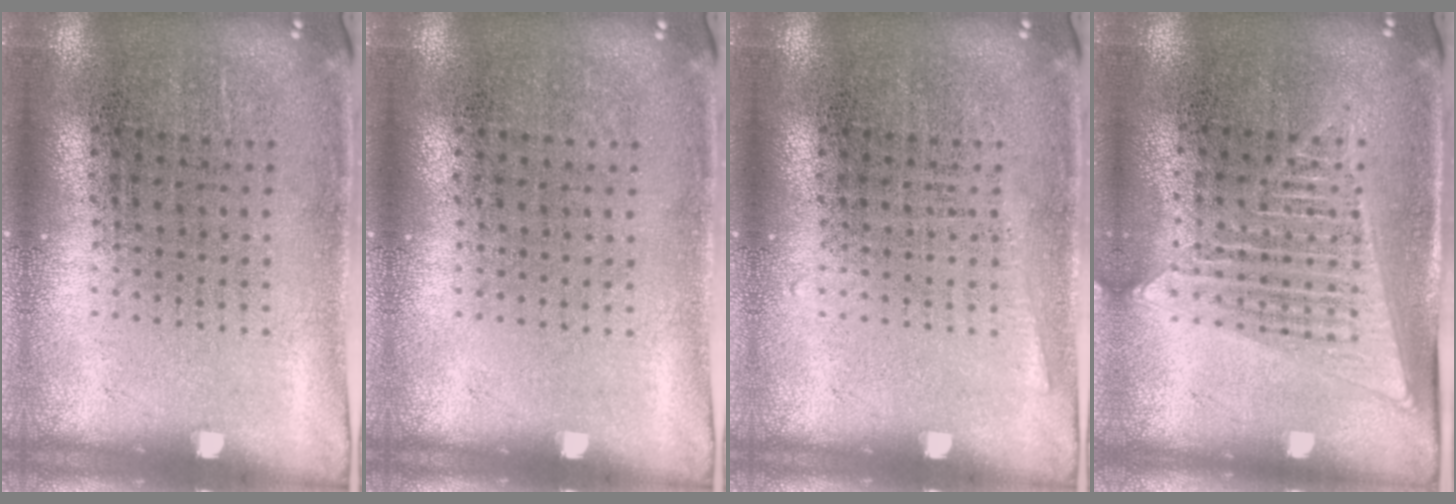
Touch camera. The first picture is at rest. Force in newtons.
{"total": 0.0}
{"total": 0.5, "press": 0.5, "slide": 0.1}
{"total": 1.6, "press": 1.5, "slide": 0.6}